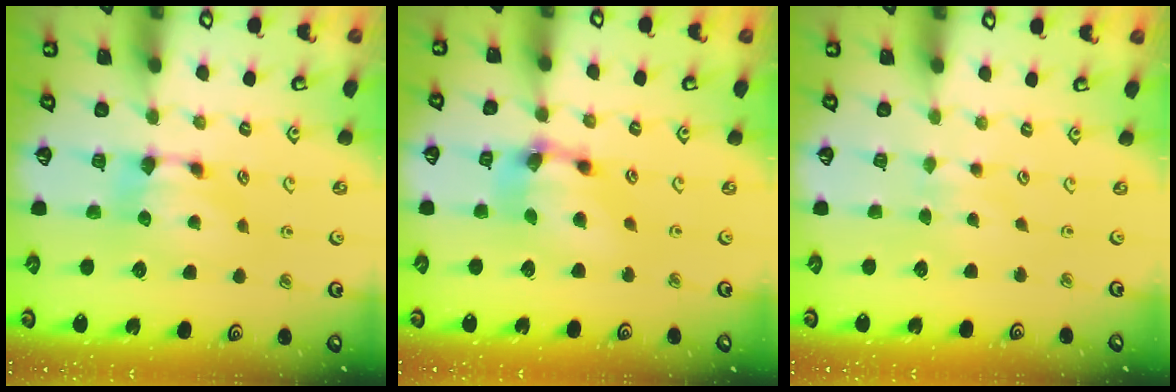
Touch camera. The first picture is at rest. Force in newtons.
{"total": 6.4, "press": 6.1, "slide": 1.9}
{"total": 2.7, "press": 2.7, "slide": 0.5}